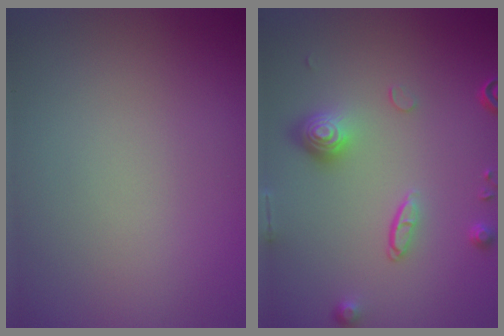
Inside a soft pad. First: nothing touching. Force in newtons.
{"total": 4.3, "press": 3.2, "slide": 2.8}